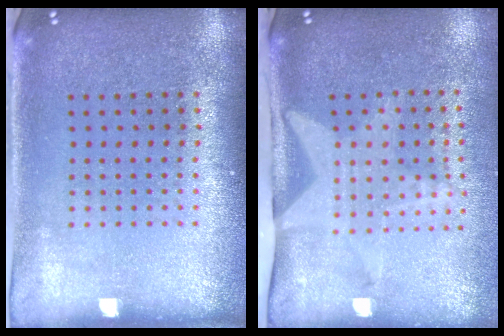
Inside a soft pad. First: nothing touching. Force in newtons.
{"total": 2.0, "press": 1.5, "slide": 1.3}